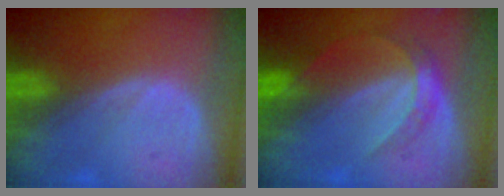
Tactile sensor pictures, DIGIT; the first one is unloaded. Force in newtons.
{"total": 4.8, "press": 4.4, "slide": 1.8}